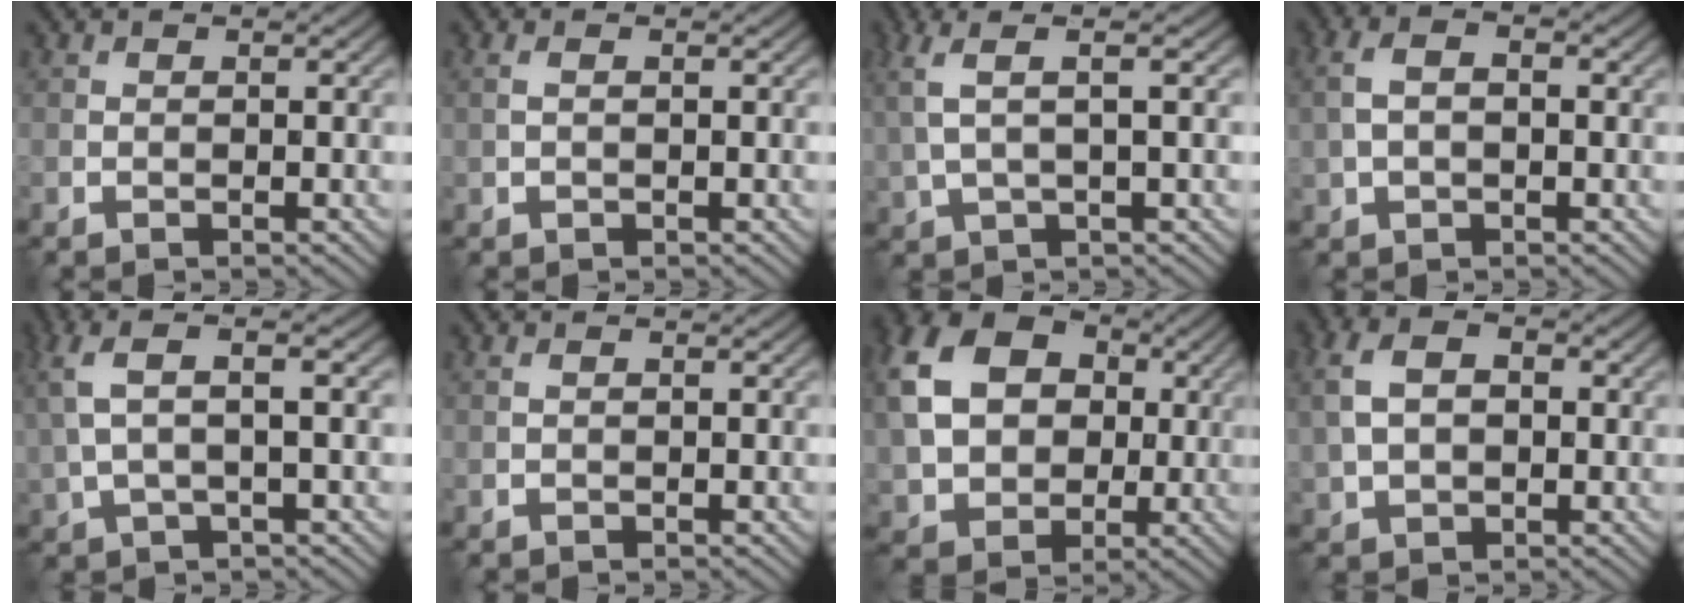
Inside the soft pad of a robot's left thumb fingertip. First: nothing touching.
{"total": 1.0, "force": [0.2, 0.3, 1.0], "torque": [-0.024, 0.004, 0.001]}
{"total": 6.1, "force": [2.1, 1.6, 5.5], "torque": [-0.121, 0.019, 0.038]}
{"total": 4.6, "force": [0.6, 2.6, 3.7], "torque": [-0.090, 0.011, 0.008]}
{"total": 7.5, "force": [2.2, 2.4, 6.8], "torque": [-0.156, 0.017, 0.040]}
{"total": 0.6, "force": [0.2, 0.2, 0.5], "torque": [-0.012, 0.003, 0.002]}
{"total": 13.3, "force": [2.0, 10.4, 8.1], "torque": [-0.218, 0.007, 0.036]}
{"total": 7.2, "force": [1.3, 4.7, 5.3], "torque": [-0.124, 0.005, 0.020]}